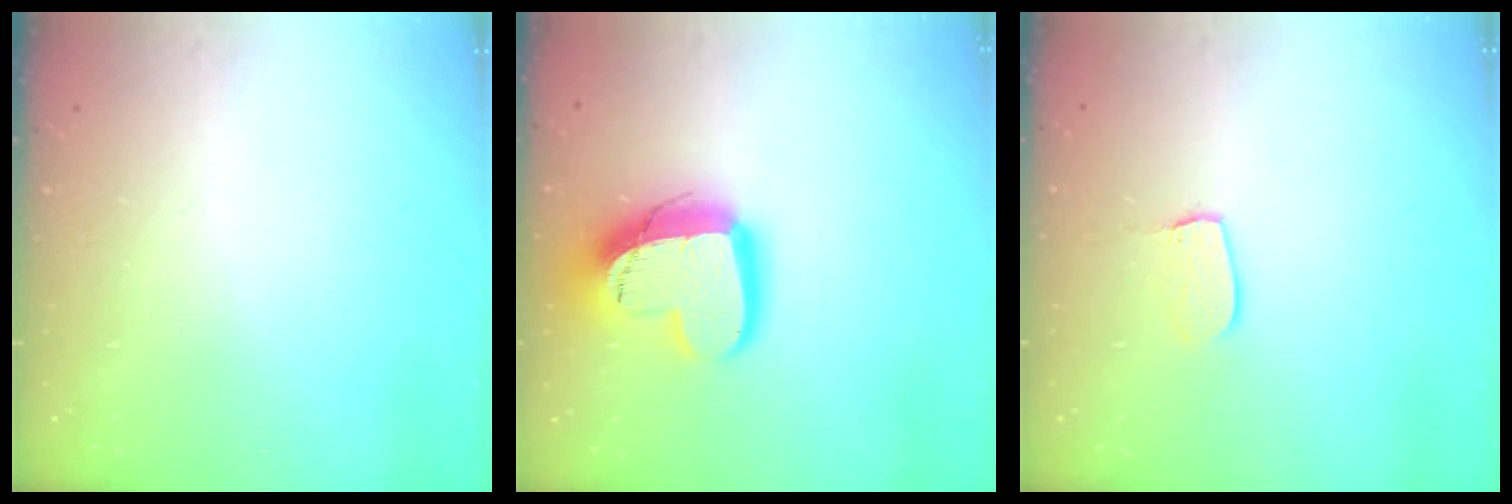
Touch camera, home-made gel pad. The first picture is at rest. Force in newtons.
{"total": 16.8, "press": 16.7, "slide": 1.5}
{"total": 6.6, "press": 6.6, "slide": 0.5}